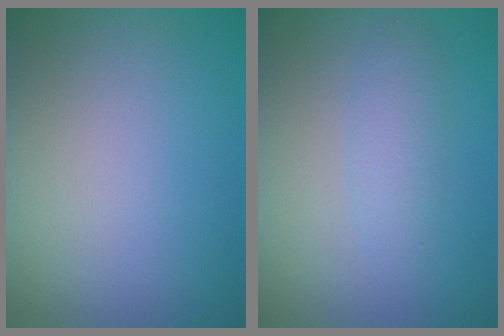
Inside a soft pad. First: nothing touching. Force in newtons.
{"total": 2.0, "press": 2.0, "slide": 0.0}